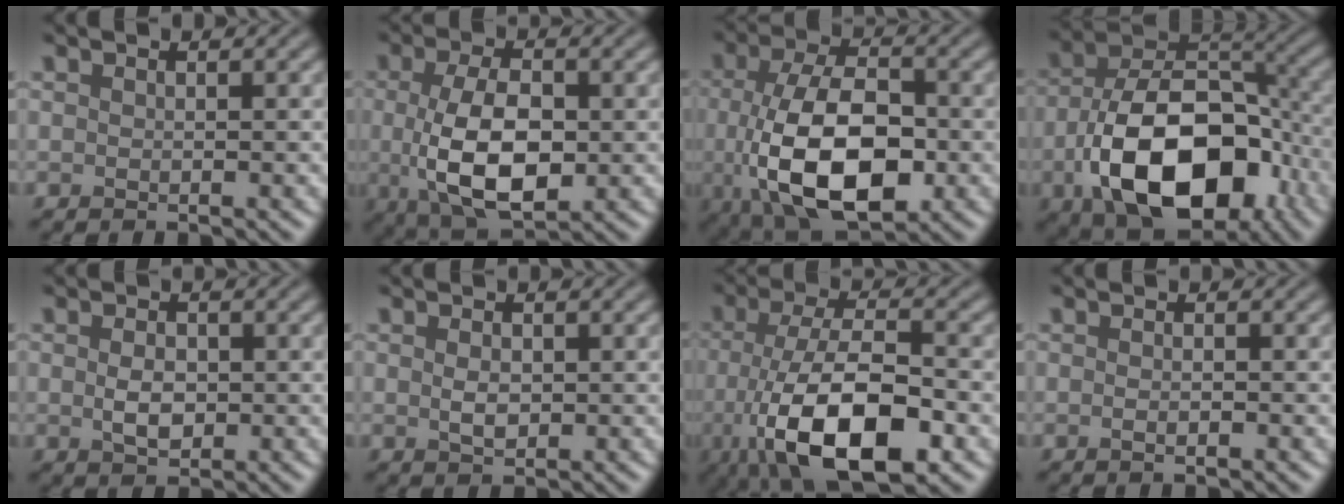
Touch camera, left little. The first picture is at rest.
{"total": 8.1, "force": [-0.6, 4.1, 6.9], "torque": [-0.140, -0.005, -0.011]}
{"total": 11.1, "force": [-2.1, 5.9, 9.2], "torque": [-0.176, -0.016, -0.033]}
{"total": 14.2, "force": [-5.2, 8.3, 10.2], "torque": [-0.182, -0.020, -0.086]}
{"total": 2.4, "force": [-0.2, 1.6, 1.8], "torque": [-0.038, -0.001, -0.004]}
{"total": 1.6, "force": [0.0, 1.0, 1.2], "torque": [-0.024, 0.000, 0.000]}
{"total": 11.7, "force": [-4.1, 4.6, 10.0], "torque": [-0.187, -0.015, -0.071]}
{"total": 0.8, "force": [-0.3, 0.2, 0.7], "torque": [-0.014, 0.000, -0.007]}